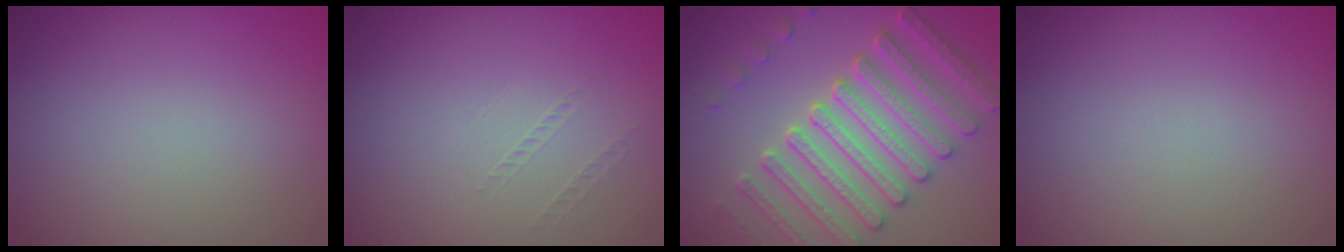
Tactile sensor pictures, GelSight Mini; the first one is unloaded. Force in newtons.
{"total": 0.5, "press": 0.2, "slide": 0.5}
{"total": 6.4, "press": 5.9, "slide": 2.4}
{"total": 0.0}